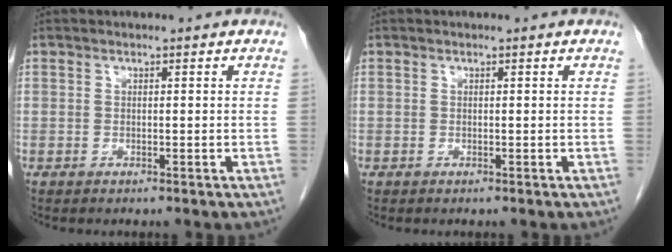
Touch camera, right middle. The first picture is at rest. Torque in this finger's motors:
{"motor_torque": [0.02, -0.01, -0.01, -0.01]}